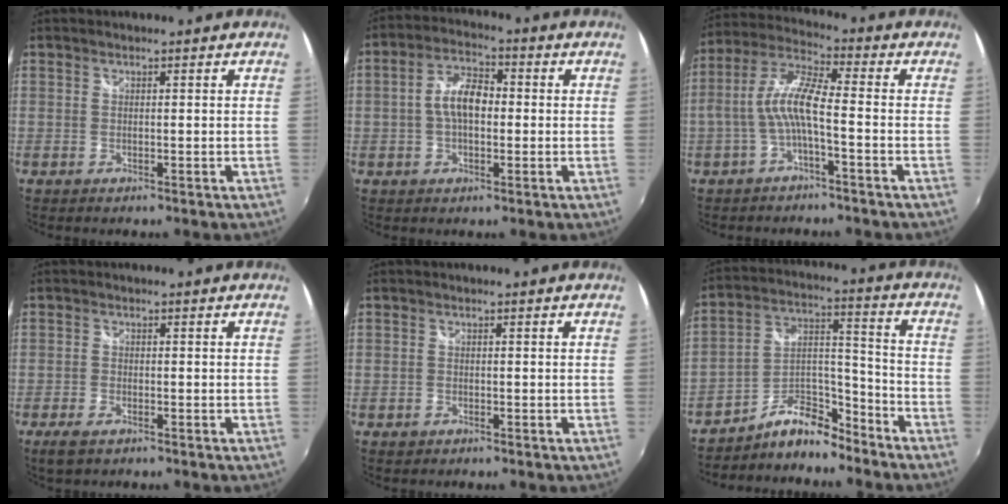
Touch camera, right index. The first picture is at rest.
{"total": 7.3, "force": [-0.4, 4.0, 6.1], "torque": [-0.117, 0.017, -0.007]}
{"total": 8.3, "force": [-2.2, 1.5, 7.9], "torque": [-0.182, 0.014, -0.039]}
{"total": 3.5, "force": [-2.4, 1.5, 2.1], "torque": [-0.053, -0.009, -0.045]}
{"total": 1.4, "force": [-0.8, 1.0, 0.4], "torque": [-0.012, -0.002, -0.014]}
{"total": 9.9, "force": [-8.4, 4.0, 3.5], "torque": [-0.062, 0.050, -0.147]}